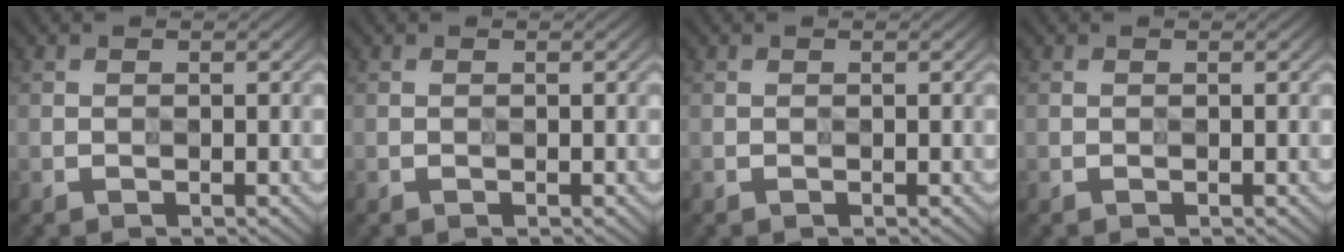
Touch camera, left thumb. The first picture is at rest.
{"total": 0.0}
{"total": 0.0}
{"total": 0.0}